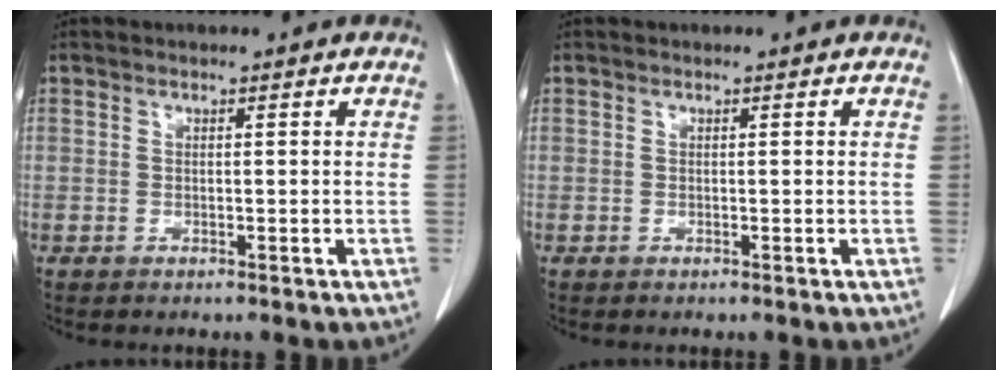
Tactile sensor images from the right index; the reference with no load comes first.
{"total": 0.0}